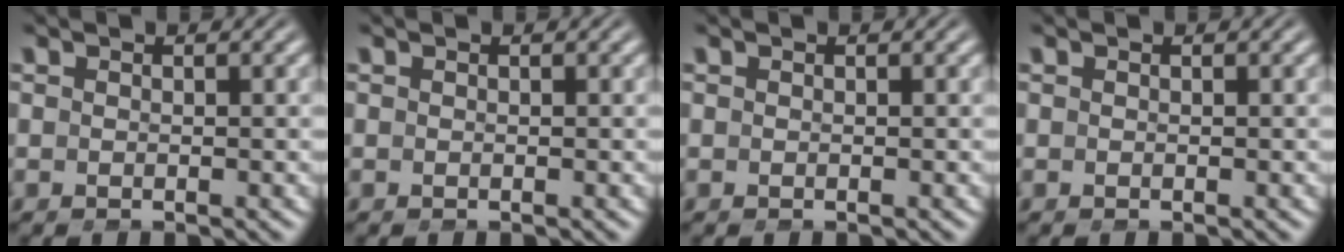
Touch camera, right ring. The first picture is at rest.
{"total": 0.0}
{"total": 0.0}
{"total": 0.0}